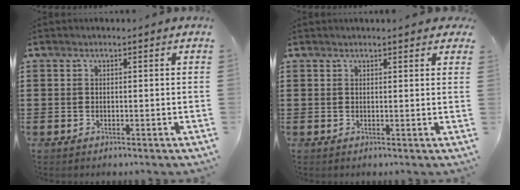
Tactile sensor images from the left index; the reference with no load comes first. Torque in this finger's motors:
{"motor_torque": [2.14, 0.00, 0.27, 0.07]}